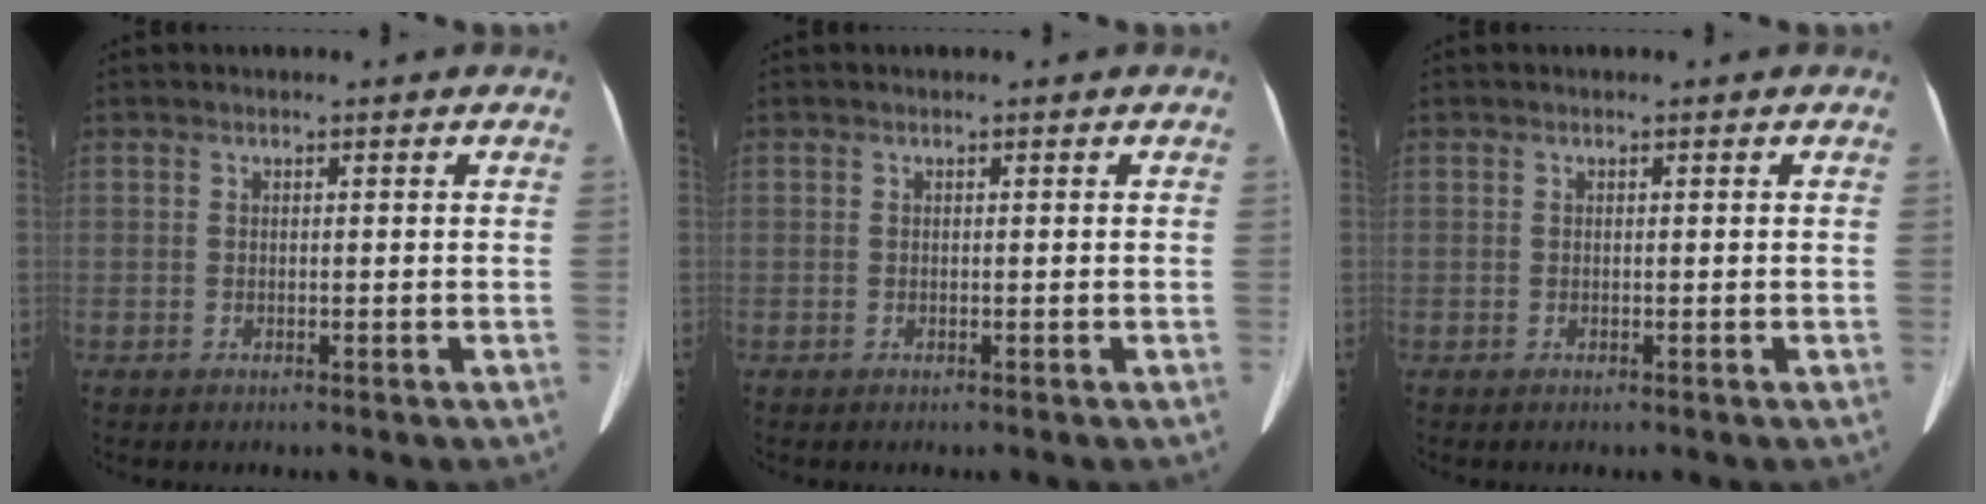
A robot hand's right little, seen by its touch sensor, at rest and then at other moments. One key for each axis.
{"total": 0.0}
{"total": 0.0}